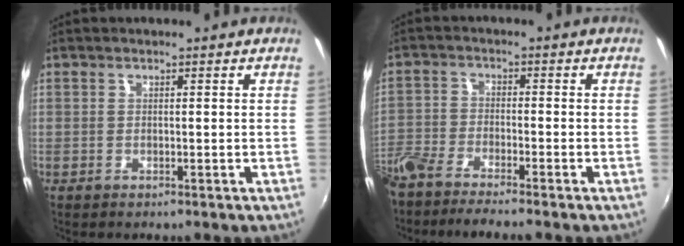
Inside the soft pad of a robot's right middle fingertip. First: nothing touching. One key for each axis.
{"total": 7.8, "fx": -6.7, "fy": 0.9, "fz": 3.8, "tx": -0.102, "ty": -0.021, "tz": -0.133}